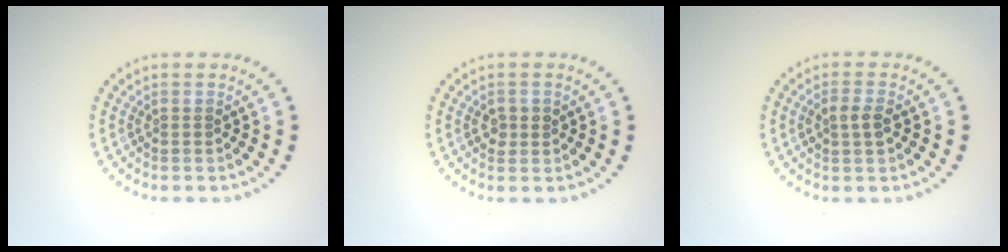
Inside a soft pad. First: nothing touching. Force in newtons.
{"total": 1.3, "press": 1.3, "slide": 0.1}
{"total": 1.8, "press": 1.7, "slide": 0.2}